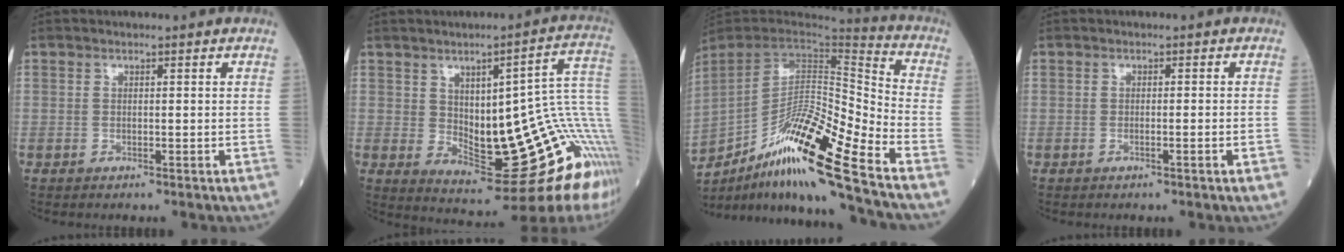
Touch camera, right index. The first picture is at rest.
{"total": 19.7, "force": [-2.7, 3.6, 19.2], "torque": [-0.179, 0.017, -0.021]}
{"total": 20.4, "force": [-13.9, -0.2, 14.9], "torque": [-0.276, -0.019, -0.256]}
{"total": 1.8, "force": [-0.9, -0.3, 1.5], "torque": [-0.029, 0.001, -0.011]}